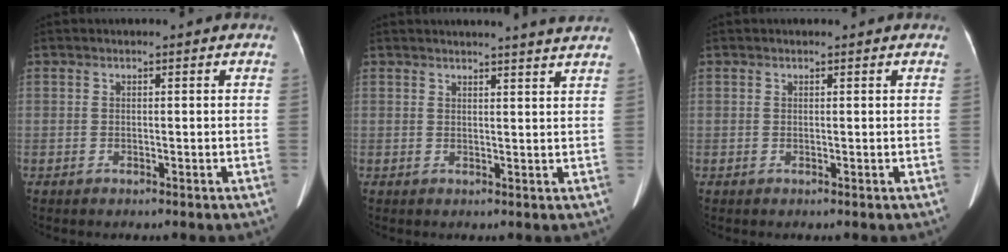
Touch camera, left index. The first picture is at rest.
{"total": 6.5, "force": [6.1, -1.0, 2.2], "torque": [-0.025, 0.001, 0.056]}
{"total": 0.0}